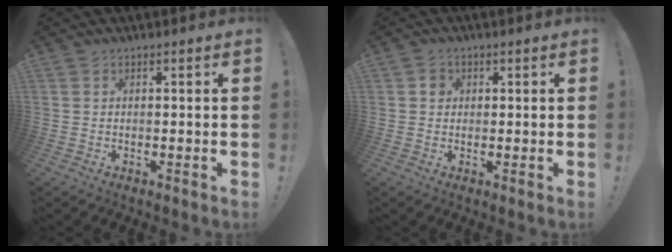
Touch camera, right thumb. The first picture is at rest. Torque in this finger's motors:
{"motor_torque": [-0.03, 0.32, 0.19, -0.08, 0.02]}